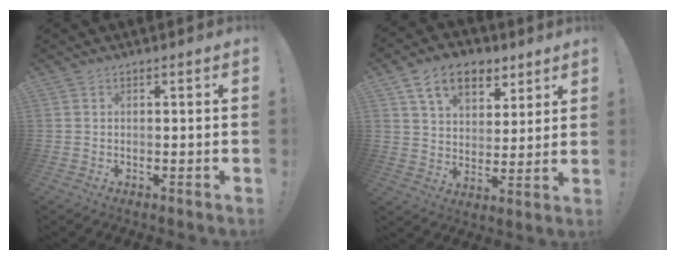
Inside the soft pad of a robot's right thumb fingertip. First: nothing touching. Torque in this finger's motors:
{"motor_torque": [0.73, 0.75, 0.15, 0.13, 0.03]}